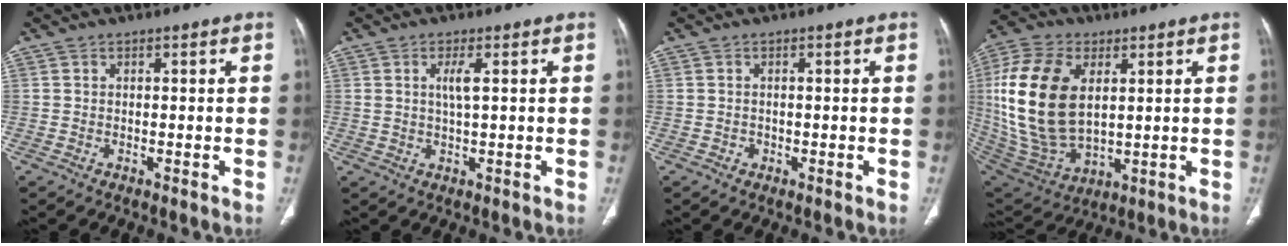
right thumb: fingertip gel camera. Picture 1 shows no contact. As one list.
[{"total": 3.1, "force": [0.9, 0.6, 2.9], "torque": [-0.062, -0.006, 0.019]}, {"total": 0.7, "force": [-0.2, 0.6, 0.1], "torque": [0.001, 0.003, -0.005]}, {"total": 22.0, "force": [3.7, 13.1, 17.3], "torque": [-0.358, -0.017, 0.079]}]